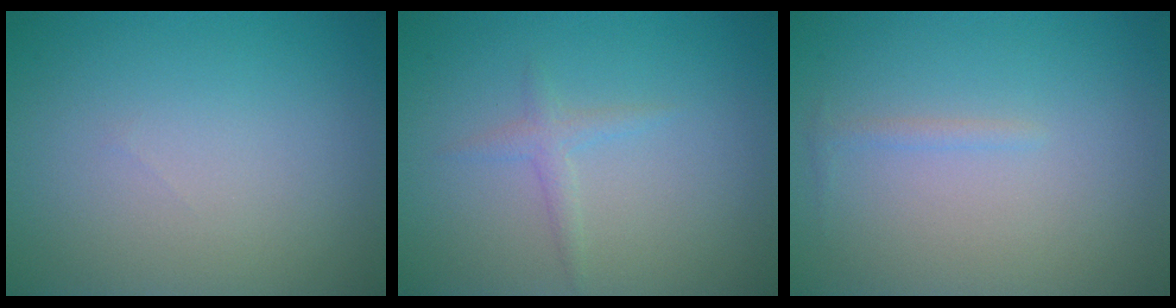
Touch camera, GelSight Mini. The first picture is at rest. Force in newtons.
{"total": 1.2, "press": 1.2, "slide": 0.1}
{"total": 0.7, "press": 0.7, "slide": 0.0}